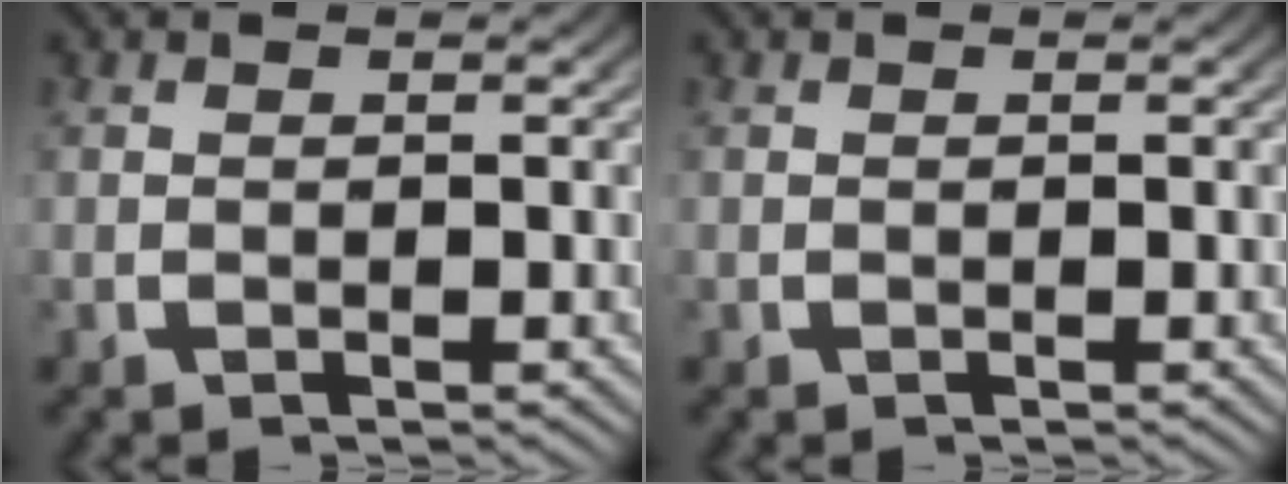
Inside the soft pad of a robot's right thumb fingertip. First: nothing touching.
{"total": 0.0}